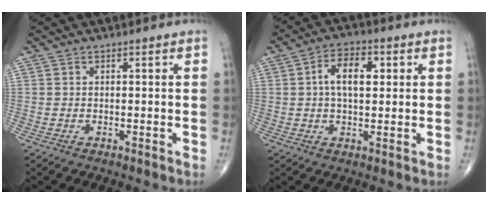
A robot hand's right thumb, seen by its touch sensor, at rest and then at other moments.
{"total": 7.5, "force": [1.4, 4.1, 6.1], "torque": [-0.093, 0.008, 0.019]}